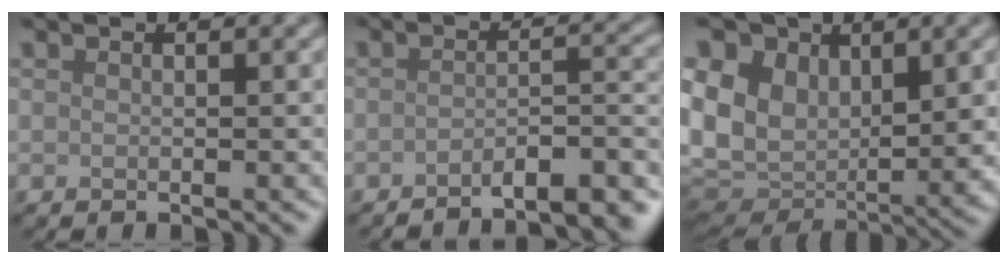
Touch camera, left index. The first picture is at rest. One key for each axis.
{"total": 6.5, "fx": -5.0, "fy": 1.4, "fz": 3.8, "tx": -0.038, "ty": 0.013, "tz": -0.072}
{"total": 12.5, "fx": 3.1, "fy": 8.7, "fz": 8.4, "tx": -0.206, "ty": -0.008, "tz": 0.060}